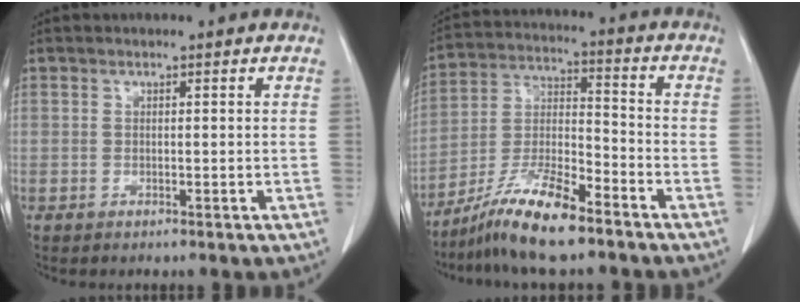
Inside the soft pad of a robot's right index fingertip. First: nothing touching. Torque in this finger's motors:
{"motor_torque": [0.03, -0.05, 0.38, 0.07]}